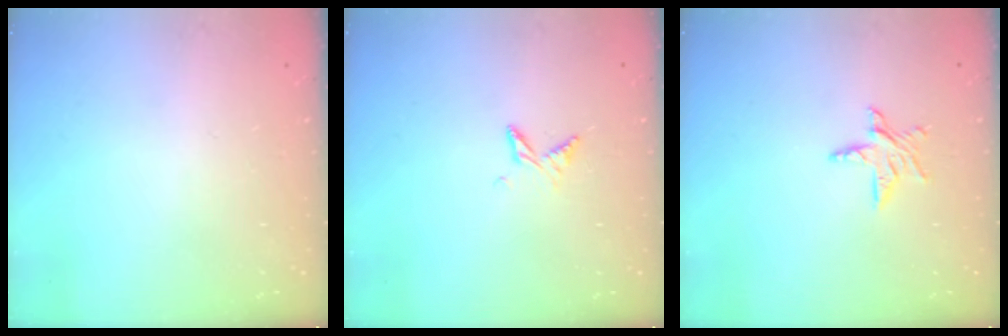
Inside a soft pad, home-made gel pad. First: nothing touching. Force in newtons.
{"total": 6.0, "press": 6.0, "slide": 0.7}
{"total": 5.8, "press": 5.8, "slide": 0.2}